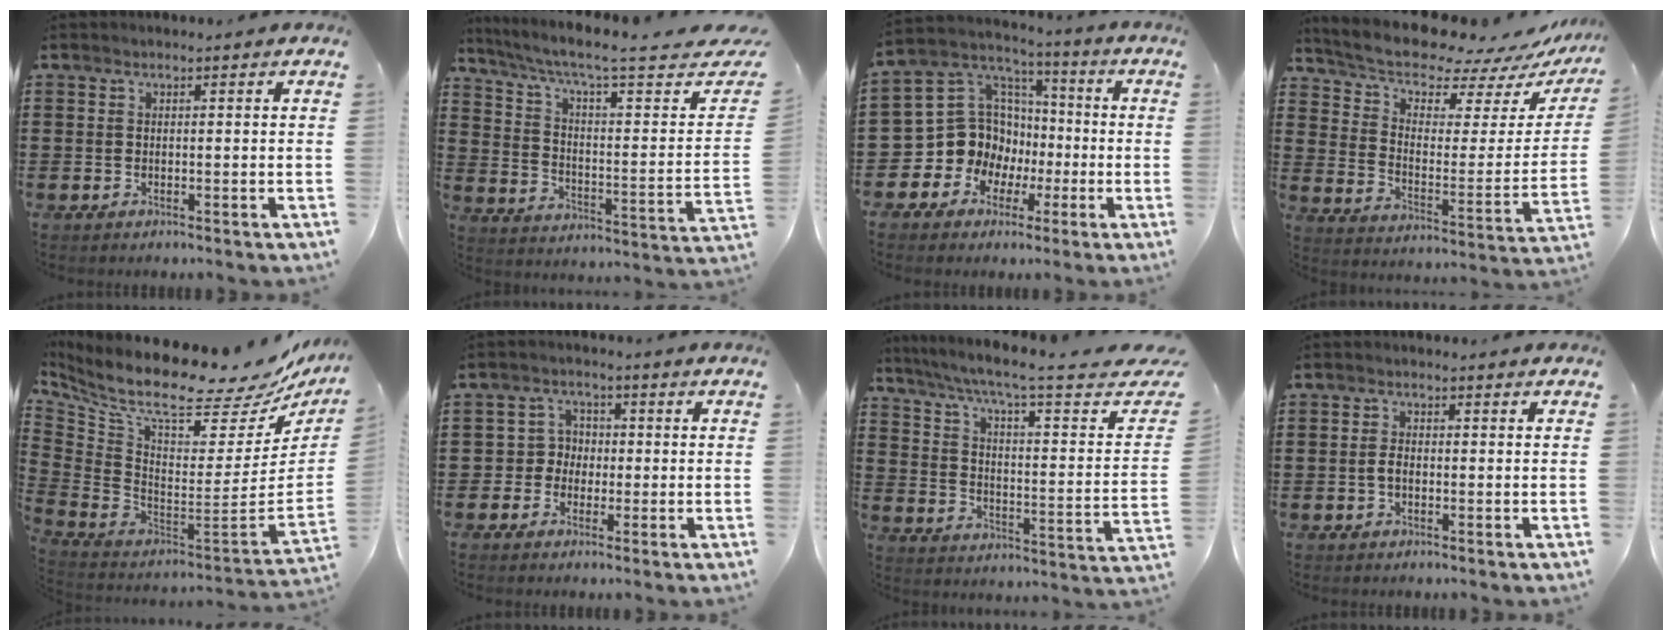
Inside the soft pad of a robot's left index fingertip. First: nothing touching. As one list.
[{"total": 6.0, "force": [3.9, 0.5, 4.5], "torque": [-0.093, -0.032, 0.058]}, {"total": 11.4, "force": [-1.6, 10.8, 3.1], "torque": [-0.119, -0.009, -0.020]}, {"total": 9.2, "force": [8.4, 2.2, 3.0], "torque": [-0.088, -0.069, 0.145]}, {"total": 11.7, "force": [9.3, 1.6, 6.9], "torque": [-0.151, -0.084, 0.149]}, {"total": 3.6, "force": [-0.9, 3.3, 0.8], "torque": [-0.032, 0.008, -0.024]}, {"total": 6.3, "force": [4.0, 0.2, 4.9], "torque": [-0.101, -0.030, 0.055]}, {"total": 1.8, "force": [-0.3, 0.9, 1.5], "torque": [-0.037, -0.002, -0.007]}]